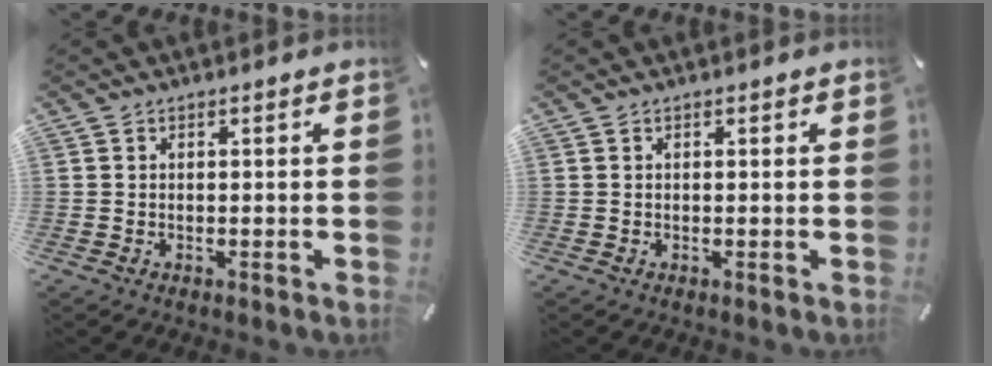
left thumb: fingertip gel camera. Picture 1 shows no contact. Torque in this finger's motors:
{"motor_torque": [0.16, 0.26, 0.04, -0.10, 0.03]}